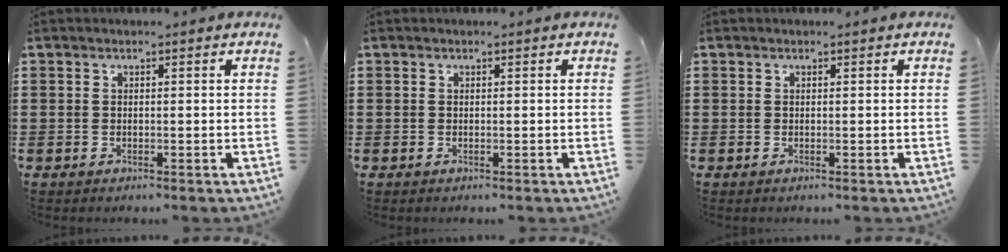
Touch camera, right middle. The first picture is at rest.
{"total": 0.0}
{"total": 0.0}